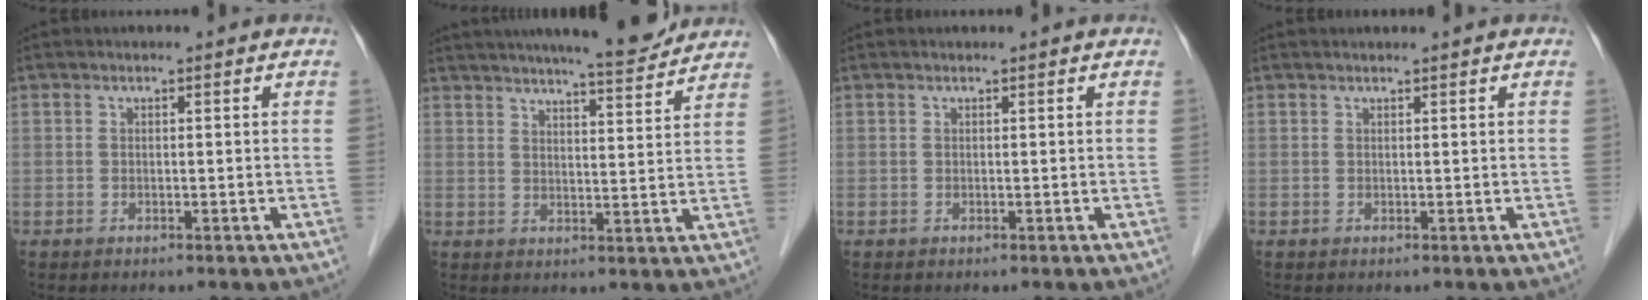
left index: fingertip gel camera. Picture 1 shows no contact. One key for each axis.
{"total": 12.1, "fx": 10.9, "fy": 0.6, "fz": 5.2, "tx": -0.079, "ty": 0.003, "tz": 0.146}
{"total": 0.0}
{"total": 1.4, "fx": 1.3, "fy": -0.1, "fz": 0.6, "tx": -0.005, "ty": 0.018, "tz": 0.023}